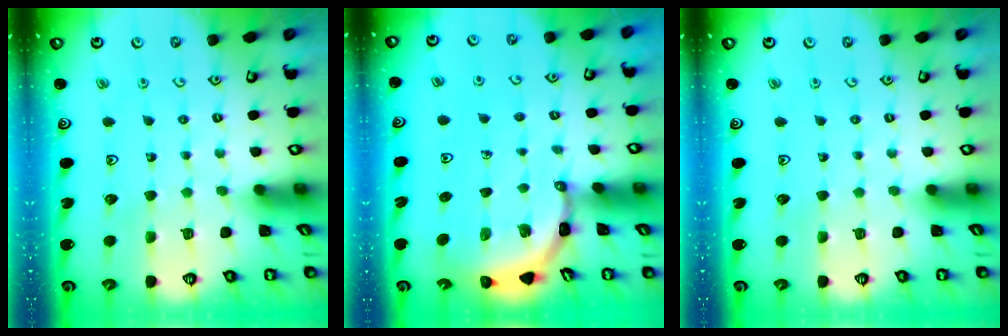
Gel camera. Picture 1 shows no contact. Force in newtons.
{"total": 3.6, "press": 3.6, "slide": 0.2}
{"total": 0.0}